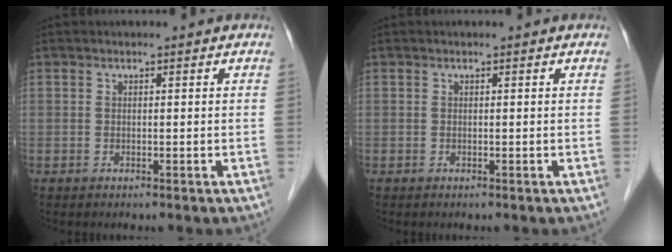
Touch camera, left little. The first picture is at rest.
{"total": 0.0}